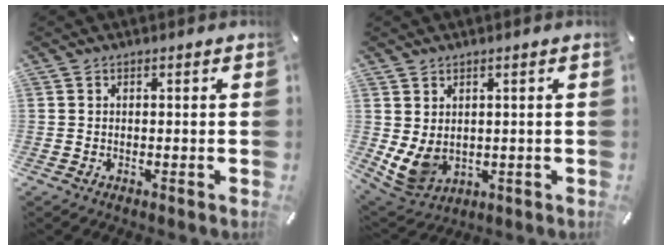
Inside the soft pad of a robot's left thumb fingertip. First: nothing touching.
{"total": 6.6, "force": [1.3, 5.6, 3.2], "torque": [-0.089, -0.011, 0.023]}